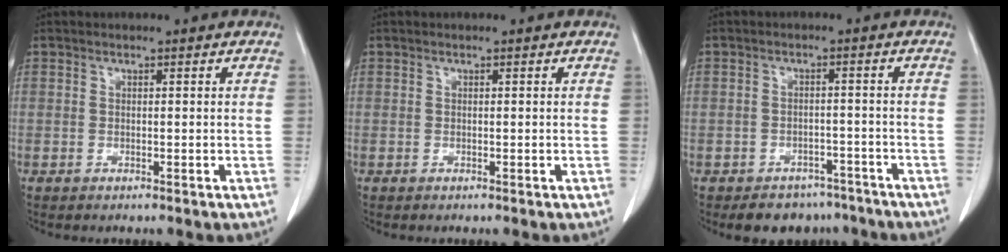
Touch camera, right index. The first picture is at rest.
{"total": 0.0}
{"total": 6.8, "force": [-5.5, 4.0, 0.8], "torque": [0.010, 0.011, -0.073]}